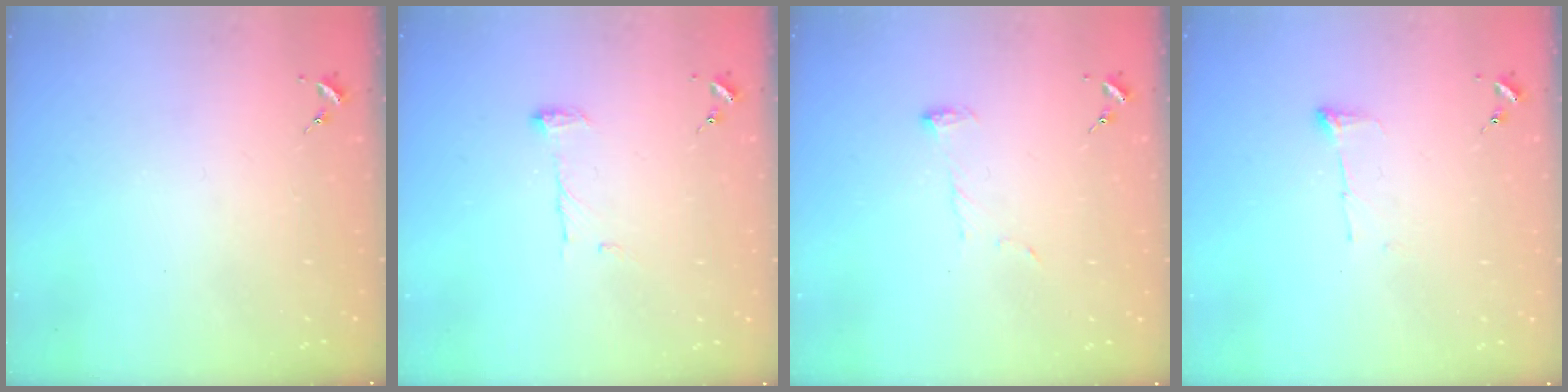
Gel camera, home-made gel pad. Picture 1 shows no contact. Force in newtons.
{"total": 7.6, "press": 7.6, "slide": 0.6}
{"total": 6.4, "press": 6.4, "slide": 0.7}
{"total": 5.1, "press": 5.1, "slide": 0.3}